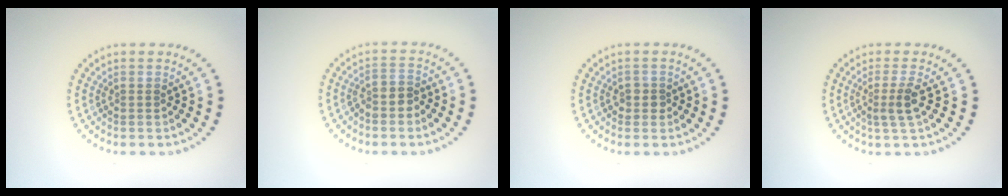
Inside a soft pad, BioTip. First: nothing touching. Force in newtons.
{"total": 2.2, "press": 1.9, "slide": 1.2}
{"total": 1.1, "press": 1.0, "slide": 0.5}
{"total": 2.3, "press": 1.8, "slide": 1.4}